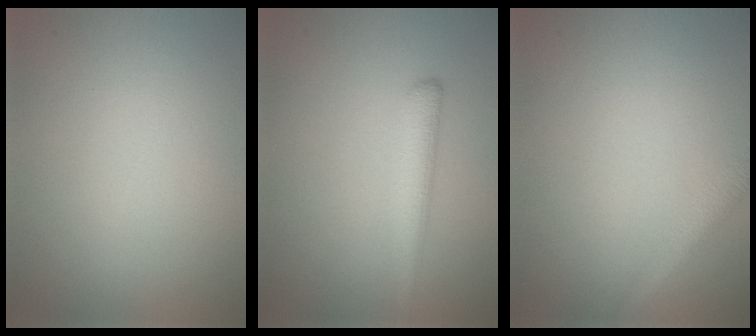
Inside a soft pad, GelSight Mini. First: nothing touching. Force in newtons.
{"total": 2.9, "press": 2.9, "slide": 0.1}
{"total": 2.4, "press": 2.4, "slide": 0.1}